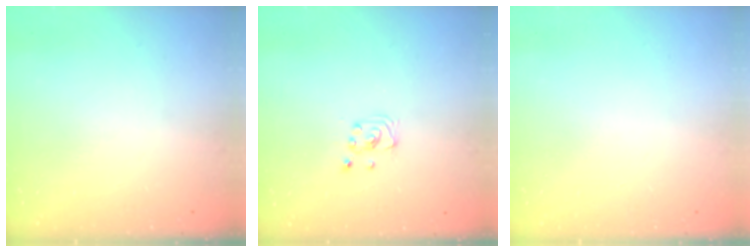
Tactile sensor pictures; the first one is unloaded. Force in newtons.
{"total": 2.3, "press": 2.3, "slide": 0.2}
{"total": 0.0}